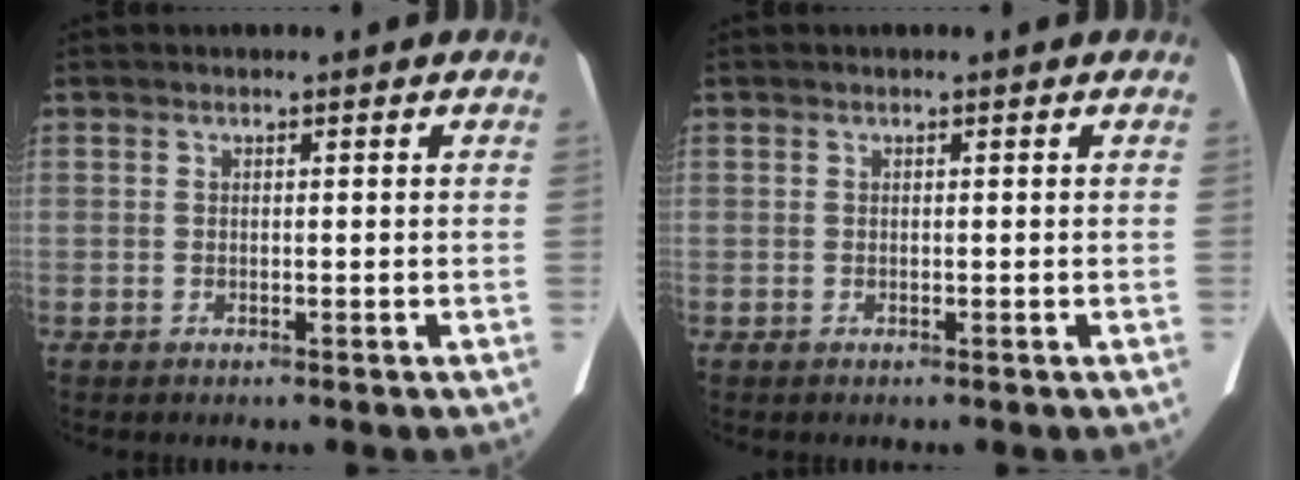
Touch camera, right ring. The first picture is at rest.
{"total": 0.0}